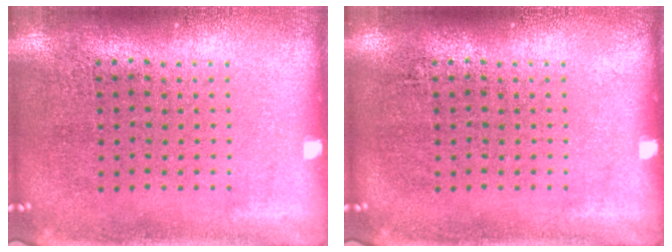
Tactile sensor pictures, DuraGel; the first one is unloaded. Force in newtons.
{"total": 0.0}